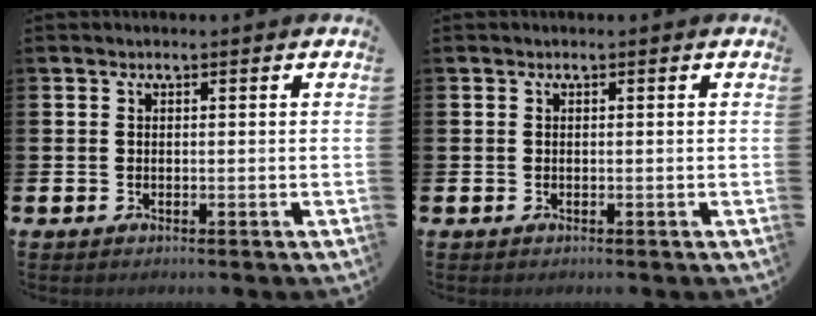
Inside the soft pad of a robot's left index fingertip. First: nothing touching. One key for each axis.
{"total": 0.0}